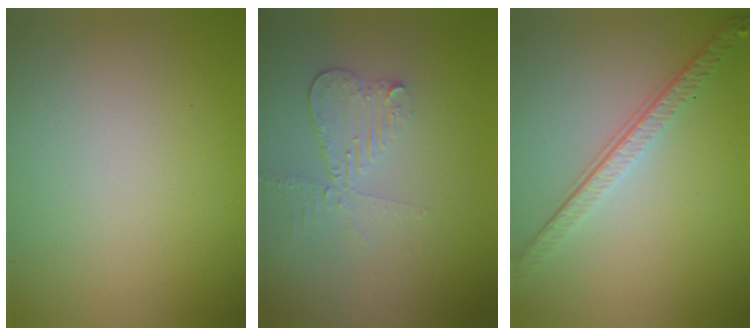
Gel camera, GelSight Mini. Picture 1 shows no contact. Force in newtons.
{"total": 2.8, "press": 2.5, "slide": 1.3}
{"total": 3.9, "press": 2.7, "slide": 2.8}